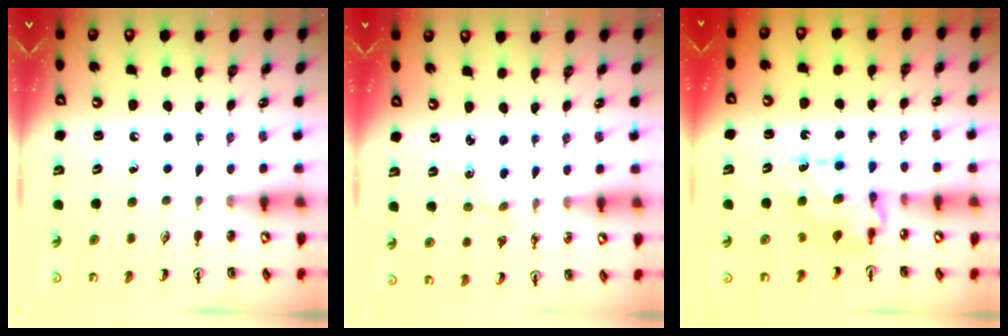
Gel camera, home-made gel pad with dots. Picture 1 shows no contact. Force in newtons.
{"total": 0.7, "press": 0.7, "slide": 0.2}
{"total": 7.3, "press": 7.3, "slide": 0.9}